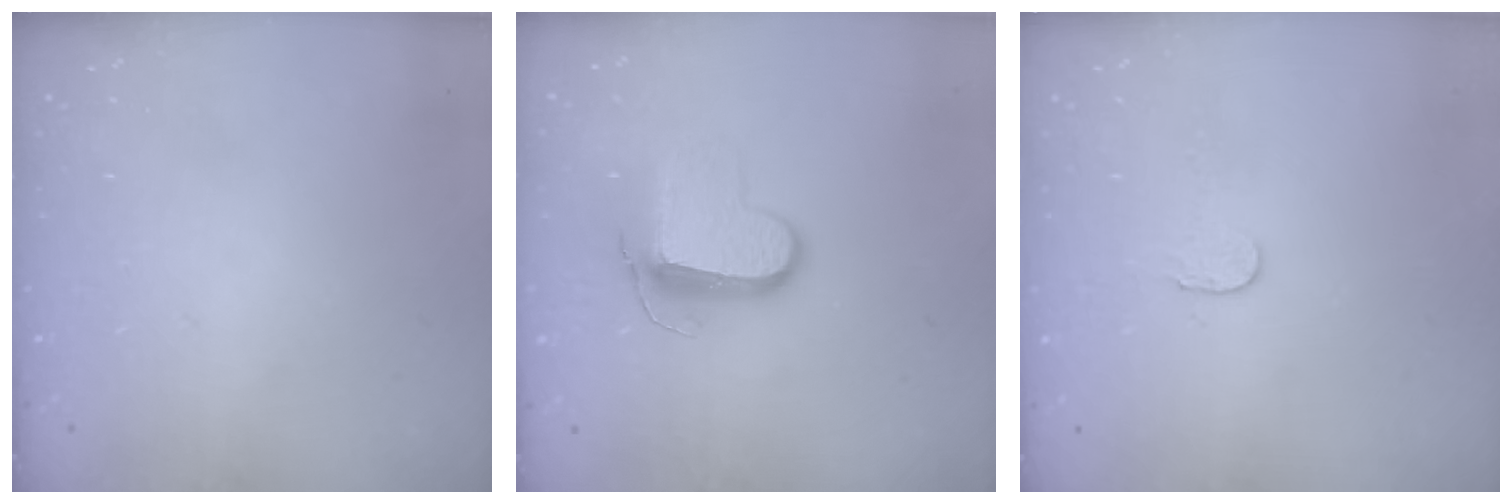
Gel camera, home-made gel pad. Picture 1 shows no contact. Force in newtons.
{"total": 10.5, "press": 10.5, "slide": 0.8}
{"total": 2.3, "press": 2.3, "slide": 0.2}